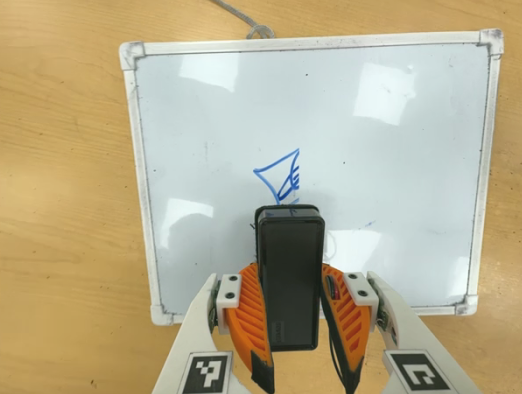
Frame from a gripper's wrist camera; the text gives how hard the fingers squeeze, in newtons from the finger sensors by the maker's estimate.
{"total": 7.2, "left": 6.5, "right": 8.0}